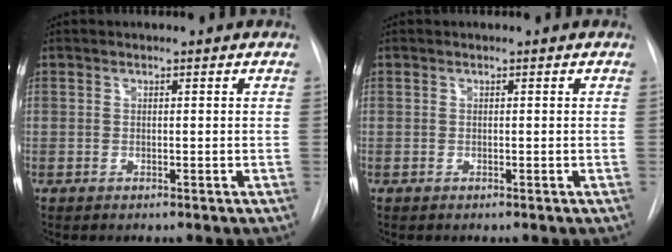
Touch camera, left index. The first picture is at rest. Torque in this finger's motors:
{"motor_torque": [0.04, -0.01, 0.00, 0.00]}